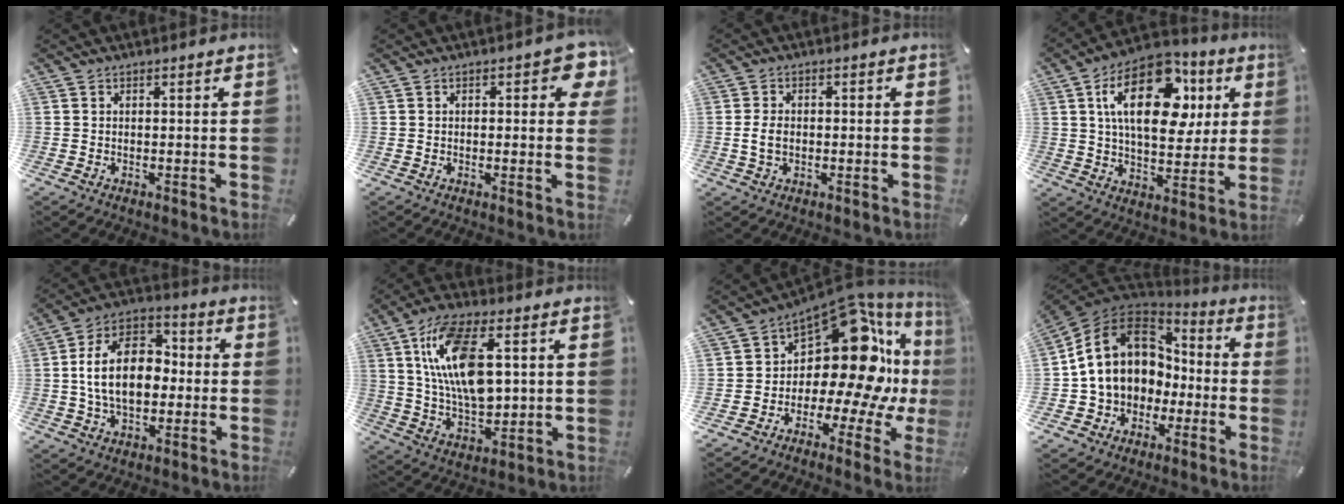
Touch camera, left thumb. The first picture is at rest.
{"total": 5.4, "force": [1.3, 2.5, 4.6], "torque": [-0.058, 0.001, 0.017]}
{"total": 4.0, "force": [-0.5, 2.7, 2.8], "torque": [-0.065, 0.002, -0.012]}
{"total": 21.2, "force": [7.3, 12.3, 15.7], "torque": [-0.270, -0.013, 0.116]}
{"total": 15.5, "force": [-0.4, 10.8, 11.2], "torque": [-0.228, 0.016, -0.010]}
{"total": 16.6, "force": [4.8, 8.8, 13.3], "torque": [-0.256, 0.001, 0.085]}
{"total": 19.7, "force": [5.2, 10.6, 15.7], "torque": [-0.230, -0.071, 0.079]}
{"total": 15.7, "force": [1.3, 13.3, 8.3], "torque": [-0.180, 0.010, 0.028]}